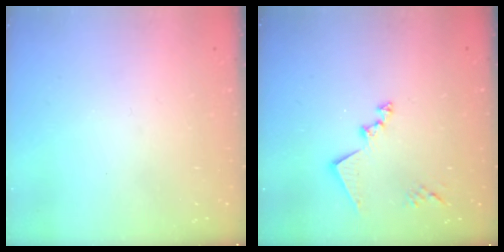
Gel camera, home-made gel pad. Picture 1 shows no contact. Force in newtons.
{"total": 13.5, "press": 13.5, "slide": 0.7}